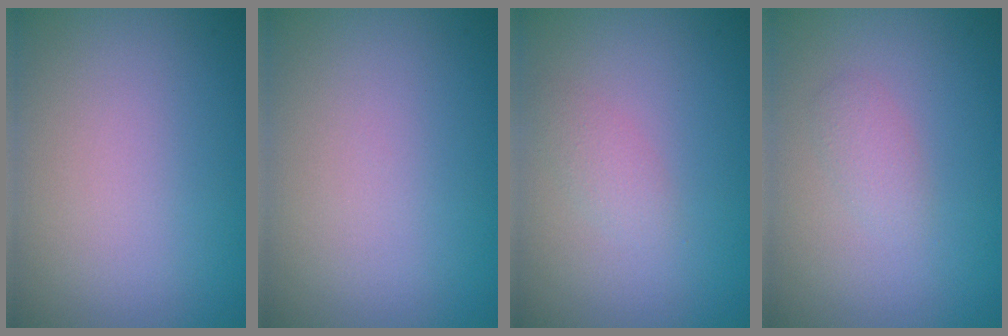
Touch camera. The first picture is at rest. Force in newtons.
{"total": 0.0}
{"total": 1.2, "press": 1.2, "slide": 0.1}
{"total": 1.2, "press": 1.2, "slide": 0.0}